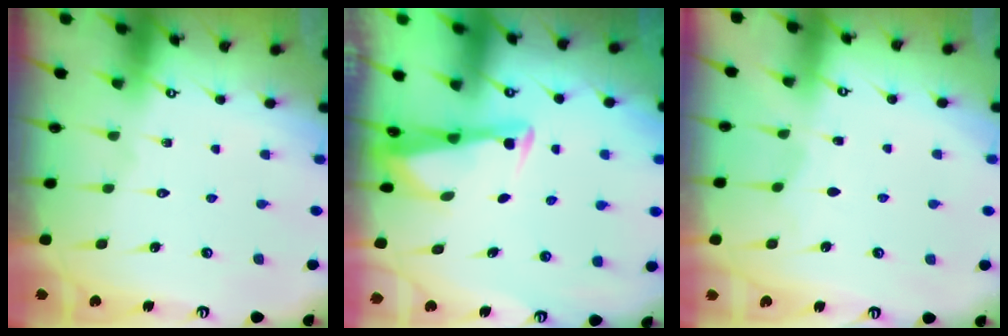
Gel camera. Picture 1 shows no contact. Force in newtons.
{"total": 3.1, "press": 3.1, "slide": 0.4}
{"total": 2.7, "press": 2.7, "slide": 0.2}